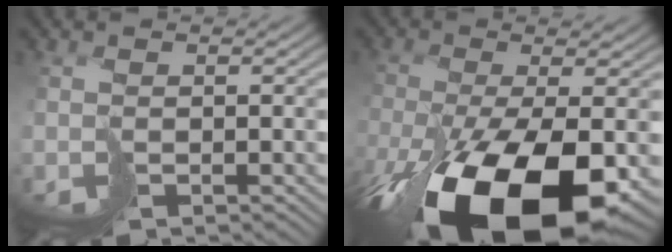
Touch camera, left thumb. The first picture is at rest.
{"total": 16.9, "force": [-8.0, 6.8, 13.2], "torque": [-0.264, -0.052, -0.108]}